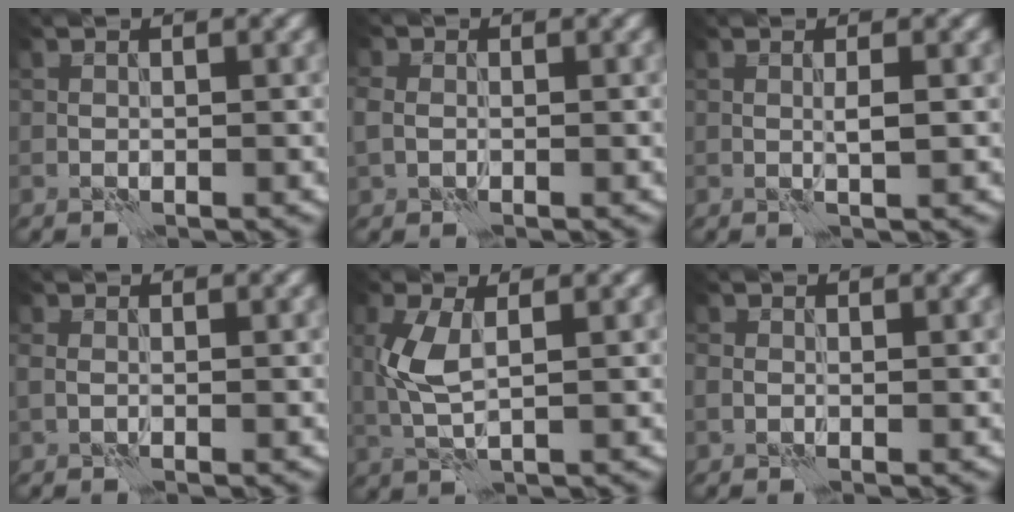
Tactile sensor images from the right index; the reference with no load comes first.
{"total": 2.0, "force": [0.1, 1.7, 1.1], "torque": [-0.026, 0.006, -0.002]}
{"total": 1.1, "force": [0.2, 0.1, 1.0], "torque": [-0.019, 0.006, 0.001]}
{"total": 1.0, "force": [-0.1, 0.8, 0.7], "torque": [-0.016, 0.002, -0.004]}
{"total": 4.0, "force": [0.4, 1.7, 3.6], "torque": [-0.092, 0.005, 0.011]}
{"total": 0.9, "force": [-0.1, 0.8, 0.3], "torque": [-0.003, 0.001, -0.004]}